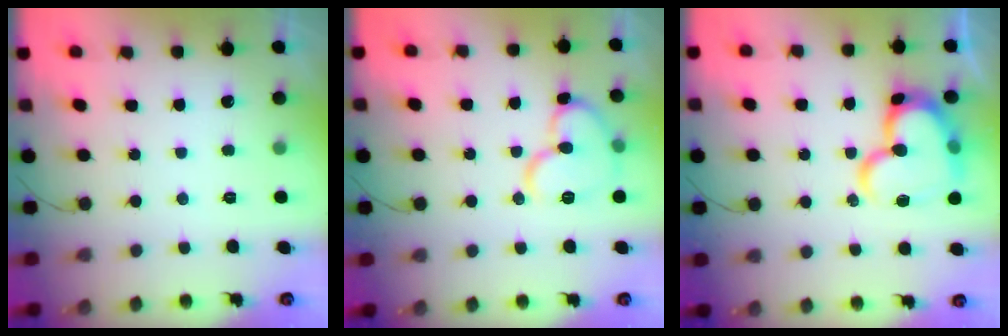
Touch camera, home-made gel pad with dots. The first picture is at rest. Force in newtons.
{"total": 12.6, "press": 12.5, "slide": 1.1}
{"total": 20.0, "press": 19.9, "slide": 2.1}